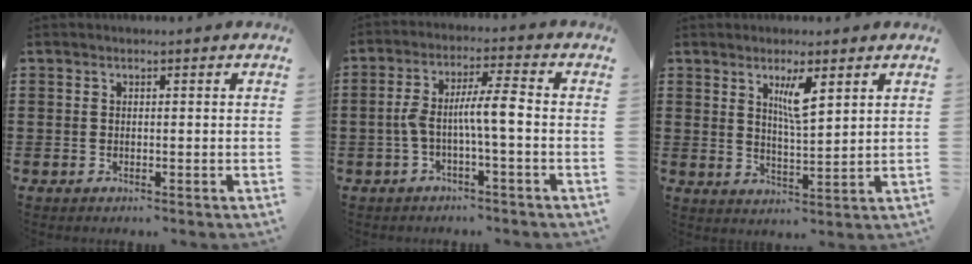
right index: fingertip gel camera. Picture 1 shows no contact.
{"total": 6.3, "force": [-1.1, 1.0, 6.1], "torque": [-0.127, 0.001, -0.029]}
{"total": 5.0, "force": [2.6, 1.0, 4.1], "torque": [-0.073, -0.004, 0.040]}